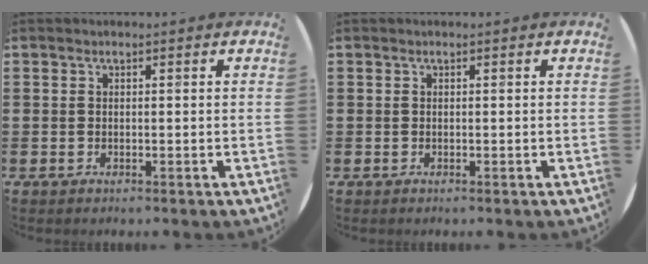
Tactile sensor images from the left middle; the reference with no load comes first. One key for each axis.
{"total": 0.0}